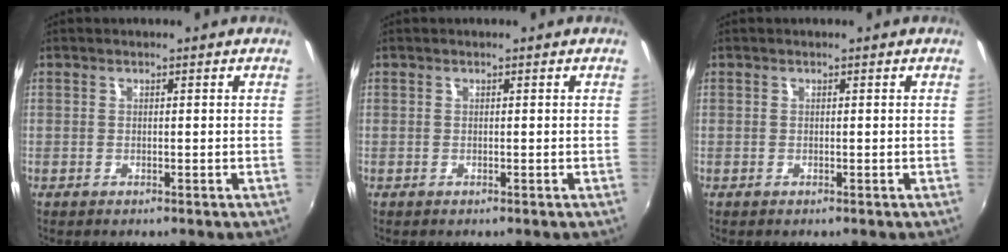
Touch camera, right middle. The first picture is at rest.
{"total": 0.0}
{"total": 0.0}